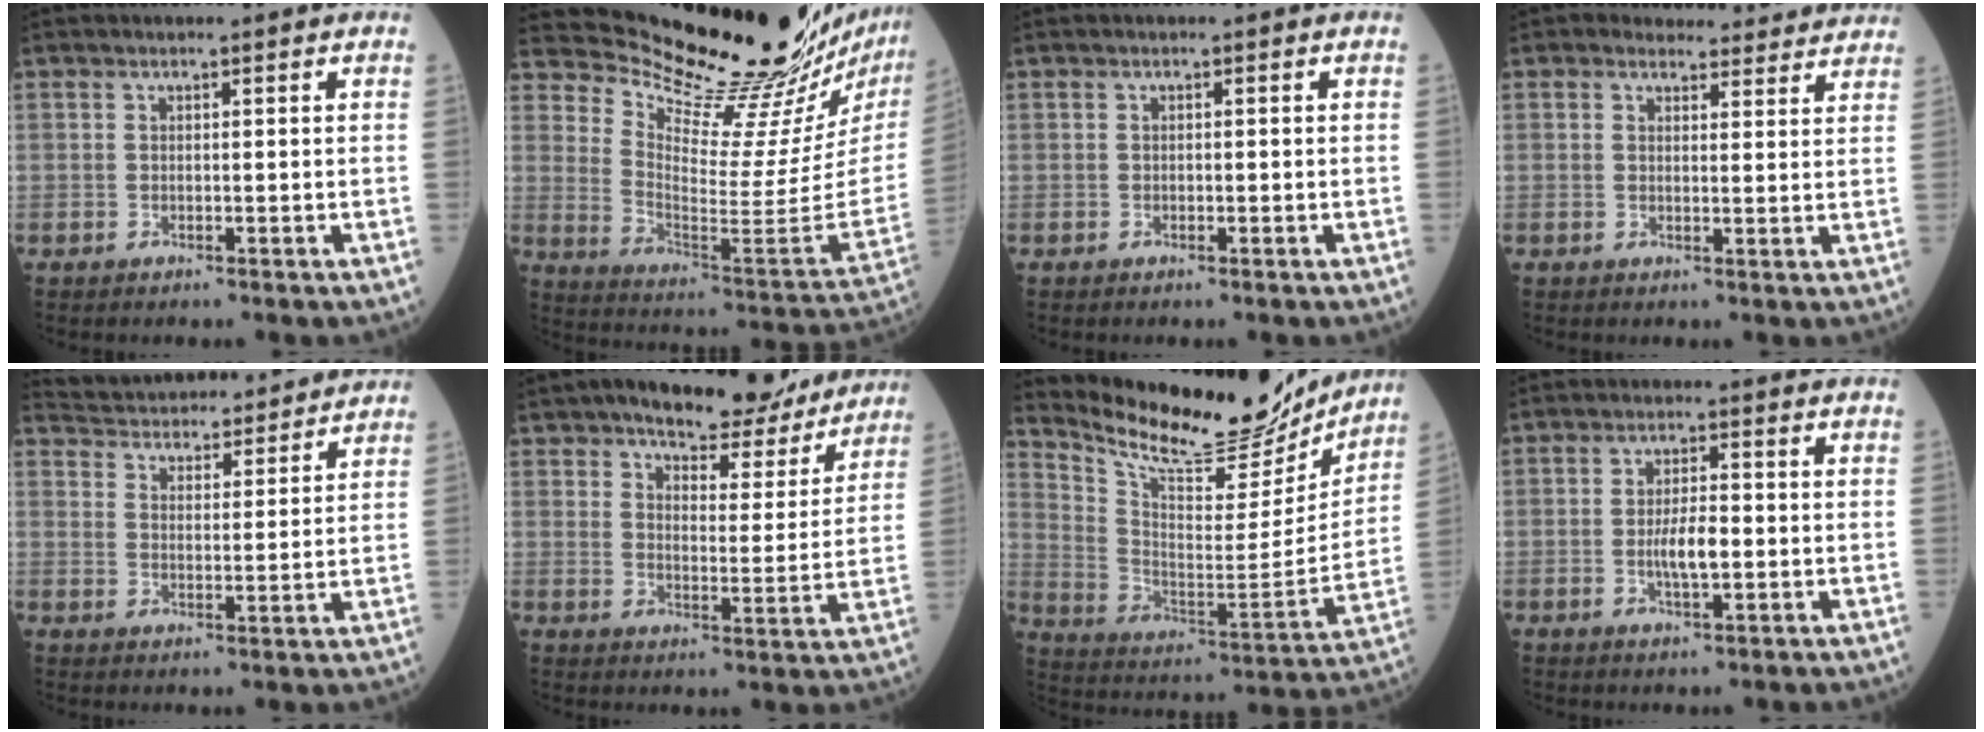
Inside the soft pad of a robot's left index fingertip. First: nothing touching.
{"total": 24.3, "force": [22.6, 0.7, 9.0], "torque": [-0.156, -0.140, 0.311]}
{"total": 0.0}
{"total": 9.0, "force": [8.5, 2.7, 0.9], "torque": [0.019, 0.003, 0.076]}
{"total": 17.2, "force": [16.4, 3.0, 4.2], "torque": [-0.069, 0.027, 0.233]}
{"total": 13.9, "force": [11.9, 4.5, 5.7], "torque": [-0.060, -0.005, 0.154]}
{"total": 21.0, "force": [19.3, 4.7, 6.7], "torque": [-0.129, -0.040, 0.293]}
{"total": 4.5, "force": [-0.9, 1.2, 4.2], "torque": [-0.082, -0.005, -0.018]}